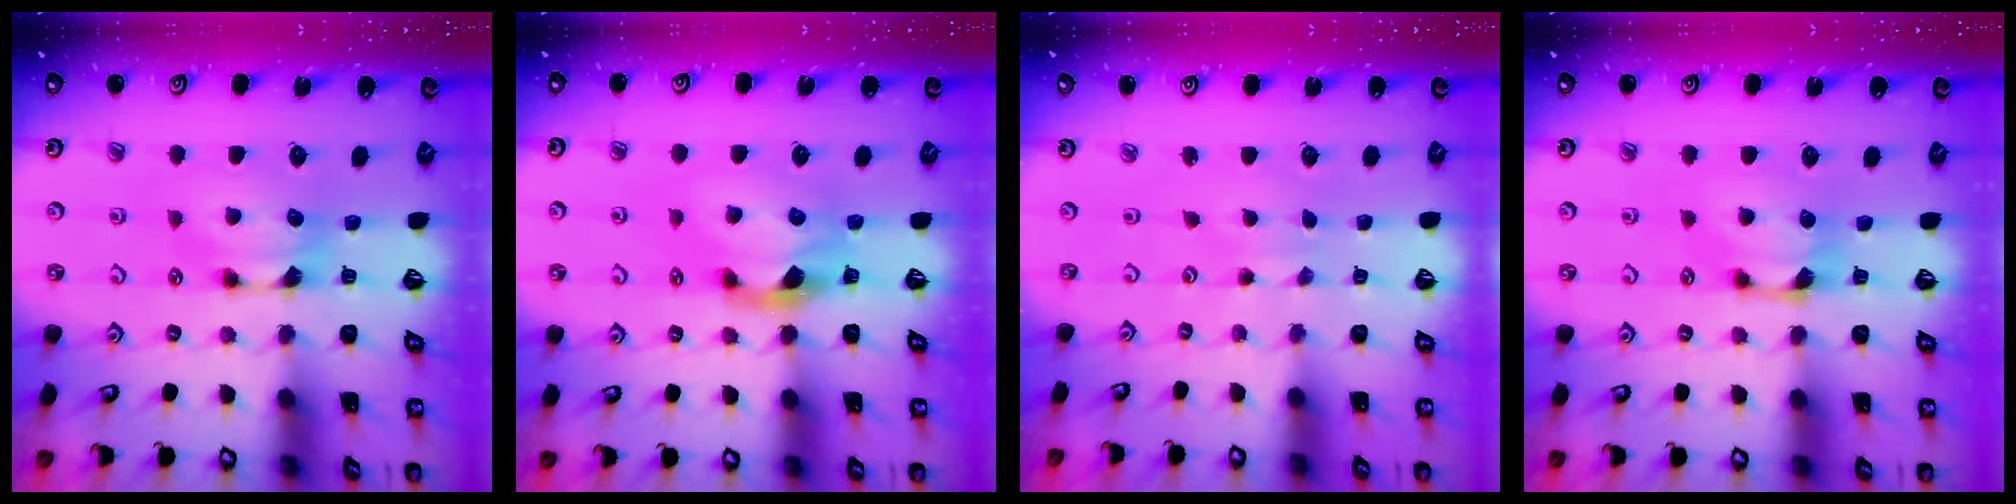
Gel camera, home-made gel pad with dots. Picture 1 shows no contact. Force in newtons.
{"total": 2.3, "press": 1.9, "slide": 1.2}
{"total": 3.5, "press": 3.5, "slide": 0.1}
{"total": 2.0, "press": 1.9, "slide": 0.7}